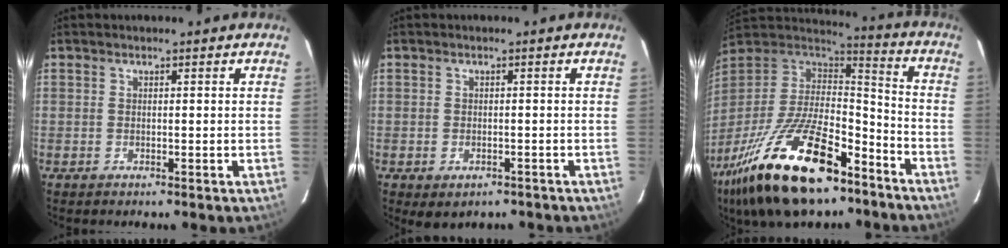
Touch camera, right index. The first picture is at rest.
{"total": 3.3, "force": [-1.8, 2.2, 1.8], "torque": [-0.034, -0.009, -0.017]}
{"total": 28.3, "force": [-17.3, 11.5, 19.2], "torque": [-0.377, -0.033, -0.284]}